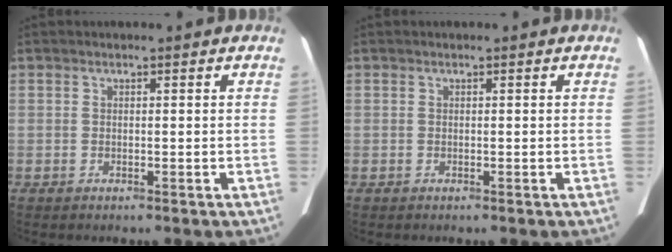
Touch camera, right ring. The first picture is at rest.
{"total": 0.0}